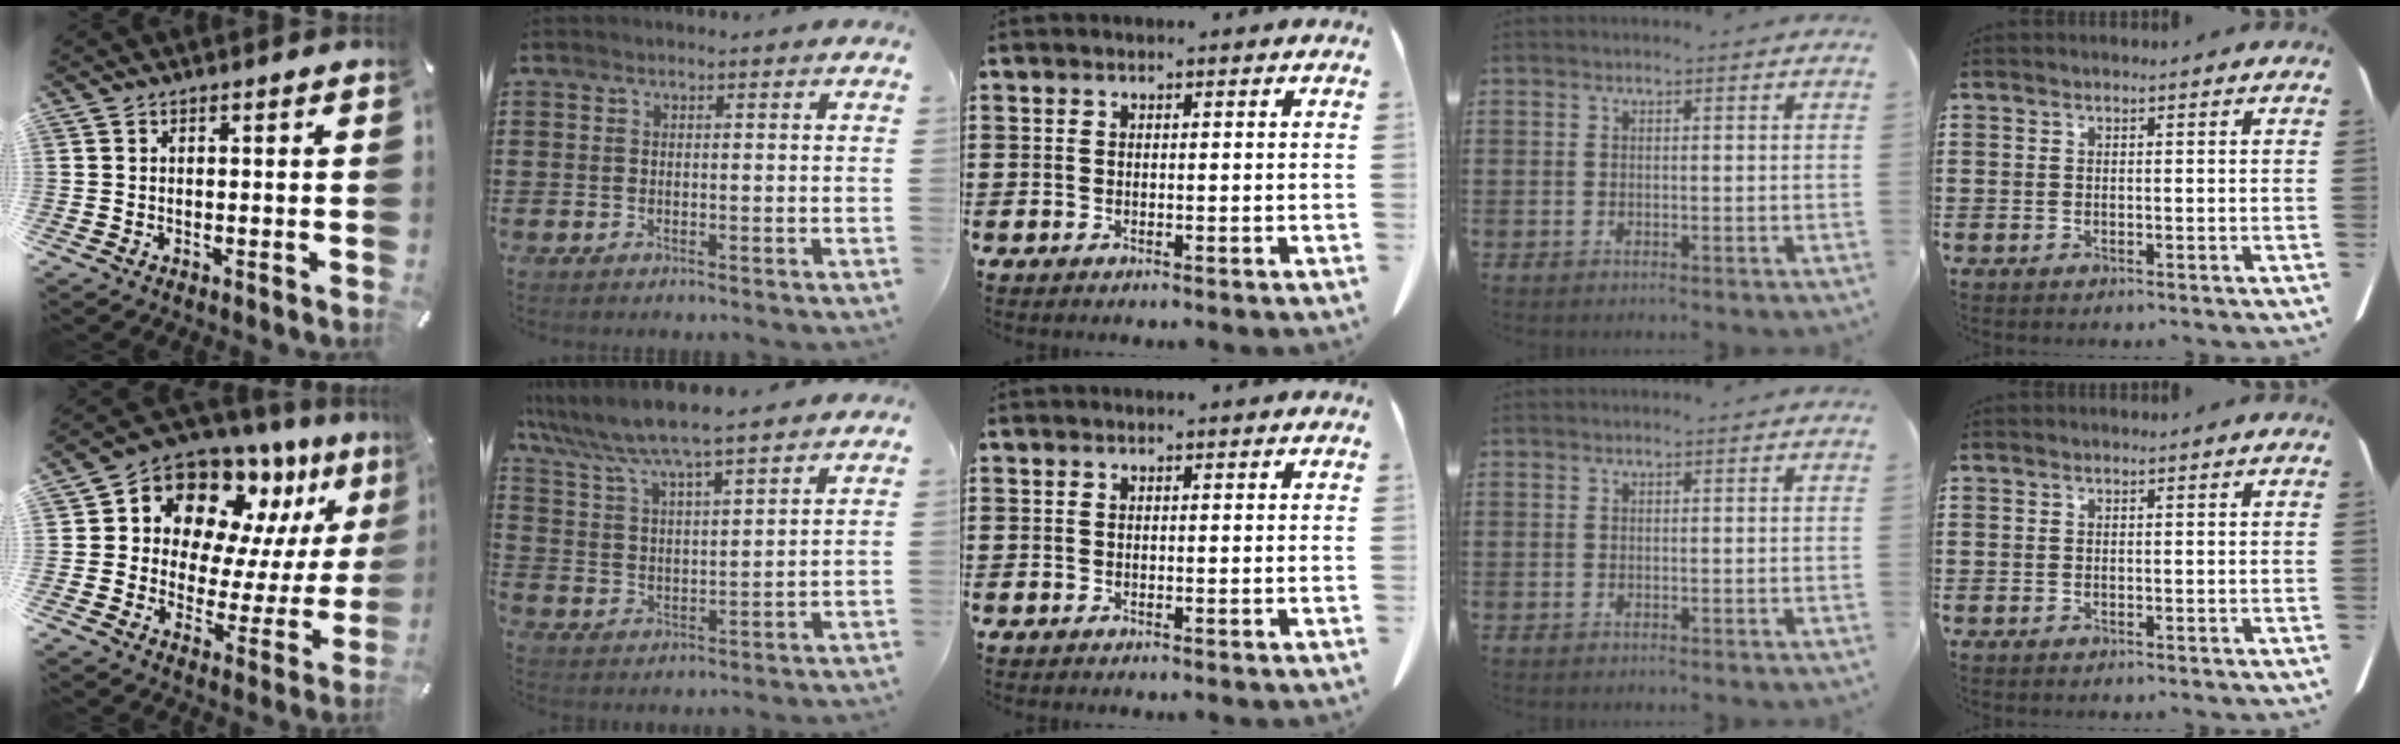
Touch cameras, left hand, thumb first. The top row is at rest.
{"thumb": {"total": 13.6, "force": [10.9, 7.1, 4.0], "torque": [-0.071, -0.112, 0.190]}, "index": {"total": 6.4, "force": [5.9, -0.2, 2.6], "torque": [-0.077, -0.035, 0.098]}}